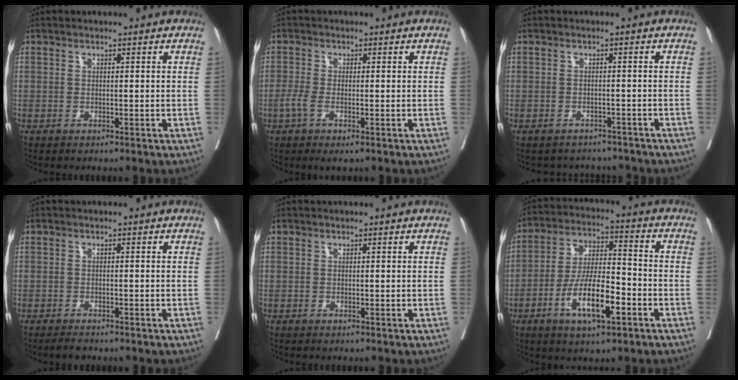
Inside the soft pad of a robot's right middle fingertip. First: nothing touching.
{"total": 3.7, "force": [-1.4, 0.9, 3.3], "torque": [-0.067, -0.008, -0.027]}
{"total": 5.3, "force": [-5.0, 1.6, -0.3], "torque": [0.011, 0.015, -0.058]}
{"total": 1.6, "force": [-1.4, 0.4, 0.6], "torque": [-0.012, -0.002, -0.019]}
{"total": 0.0}
{"total": 11.2, "force": [-4.8, 2.8, 9.7], "torque": [-0.186, -0.001, -0.087]}